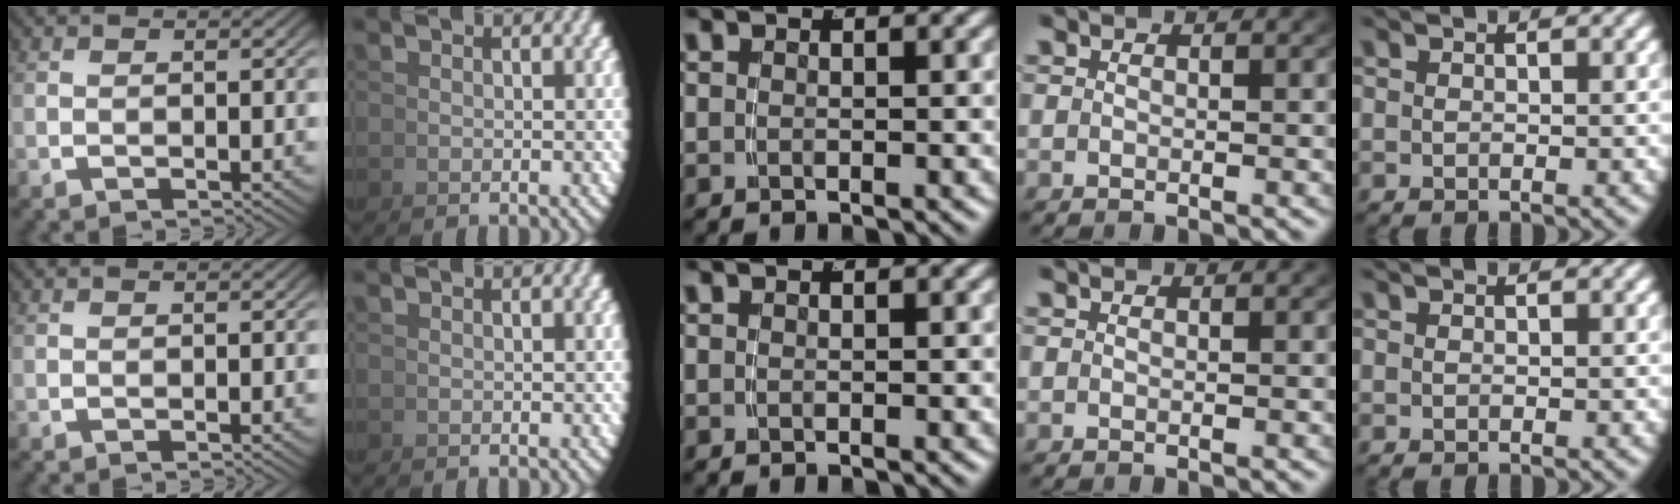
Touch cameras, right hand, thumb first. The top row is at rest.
{}